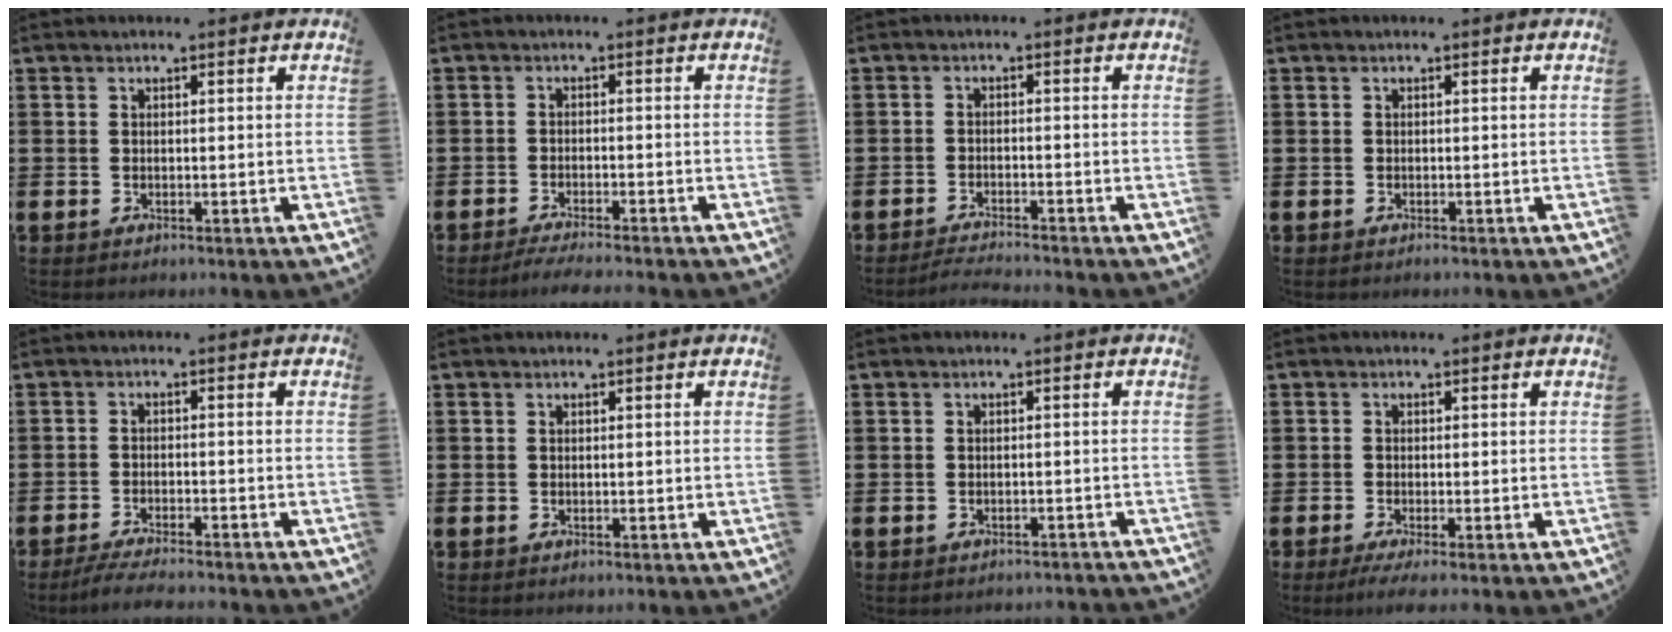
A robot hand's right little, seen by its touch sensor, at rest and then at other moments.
{"total": 1.9, "force": [-1.7, -0.1, 0.9], "torque": [-0.013, 0.003, -0.033]}
{"total": 1.7, "force": [-1.6, -0.2, 0.4], "torque": [-0.007, 0.003, -0.032]}
{"total": 0.0}
{"total": 2.6, "force": [-2.4, -0.1, 0.9], "torque": [-0.014, 0.003, -0.046]}
{"total": 0.0}
{"total": 0.8, "force": [-0.8, -0.1, 0.0], "torque": [-0.001, 0.001, -0.018]}
{"total": 1.3, "force": [-0.6, 0.0, 1.2], "torque": [-0.021, -0.003, -0.011]}